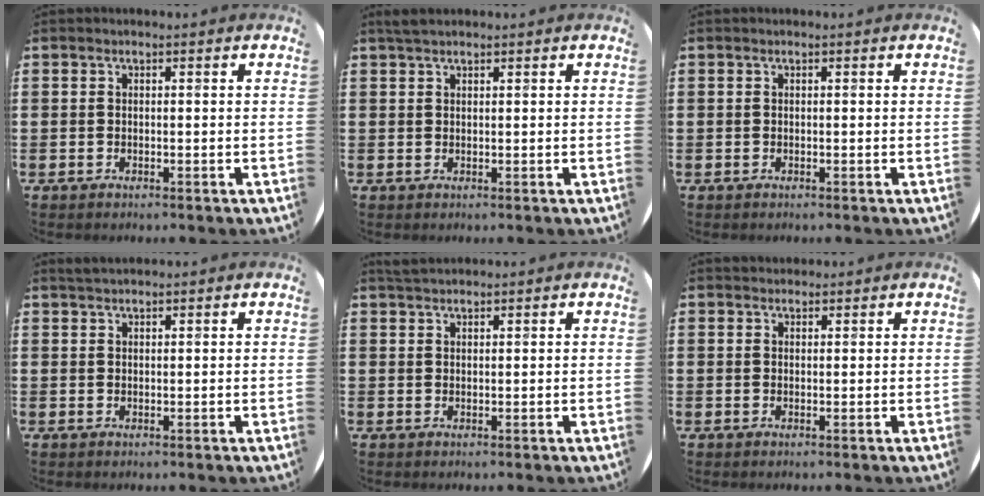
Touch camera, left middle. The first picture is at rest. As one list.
[{"total": 1.5, "force": [1.3, 0.3, 0.6], "torque": [-0.014, 0.004, 0.025]}, {"total": 0.0}, {"total": 1.2, "force": [1.1, 0.1, 0.2], "torque": [-0.005, 0.002, 0.021]}, {"total": 1.7, "force": [1.6, 0.3, 0.4], "torque": [-0.009, 0.004, 0.030]}, {"total": 0.8, "force": [0.8, 0.2, -0.1], "torque": [0.011, 0.000, 0.013]}]